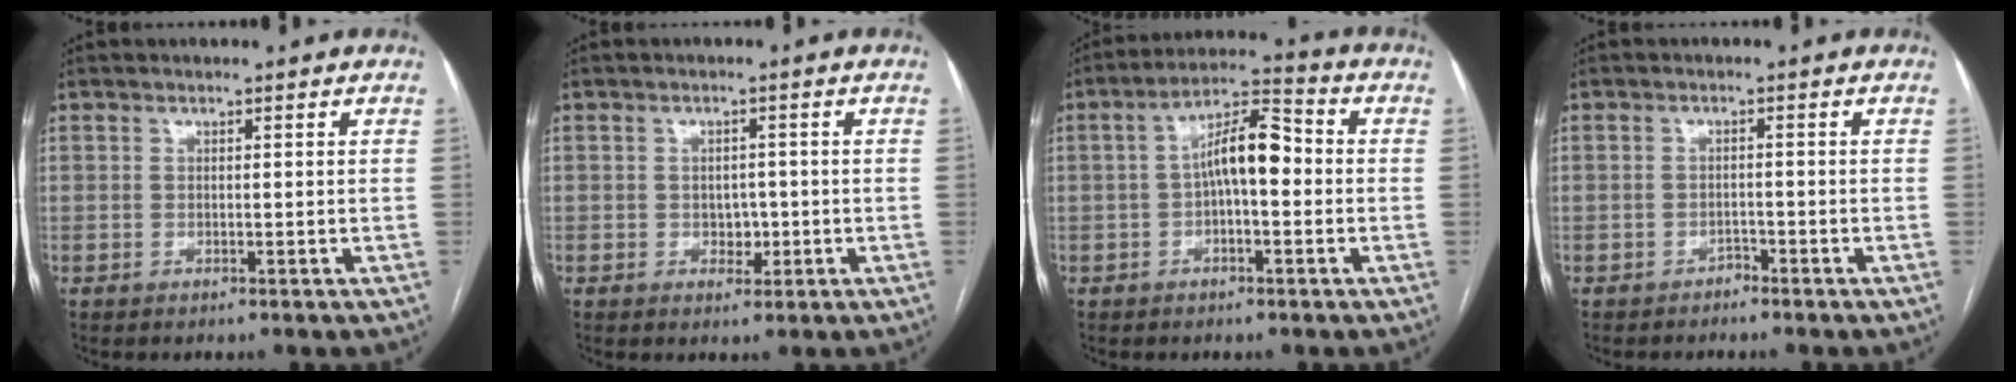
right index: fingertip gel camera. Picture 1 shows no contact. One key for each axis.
{"total": 2.7, "fx": -0.6, "fy": 2.0, "fz": 1.7, "tx": -0.017, "ty": 0.004, "tz": -0.004}
{"total": 8.6, "fx": -0.2, "fy": 2.6, "fz": 8.2, "tx": -0.146, "ty": 0.033, "tz": -0.008}
{"total": 1.3, "fx": -1.1, "fy": 0.6, "fz": 0.2, "tx": -0.003, "ty": 0.003, "tz": -0.020}